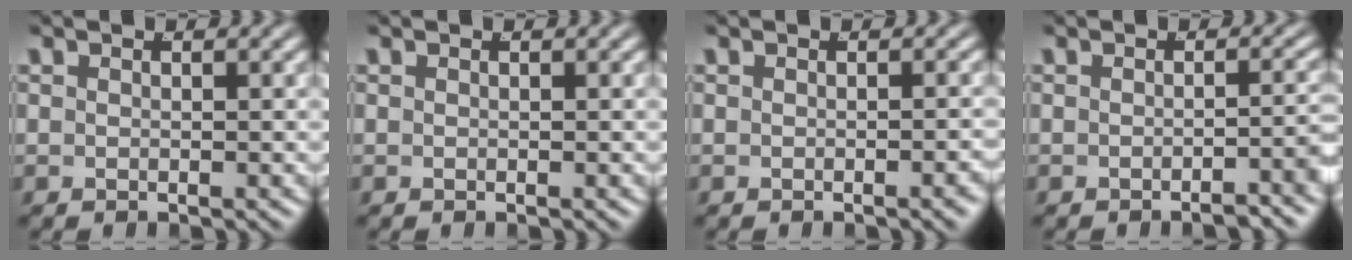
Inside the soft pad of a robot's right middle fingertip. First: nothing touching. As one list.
[{"total": 0.0}, {"total": 0.7, "force": [-0.6, -0.3, 0.4], "torque": [-0.005, 0.005, -0.010]}, {"total": 2.4, "force": [-2.0, 0.0, 1.4], "torque": [-0.010, 0.004, -0.031]}]